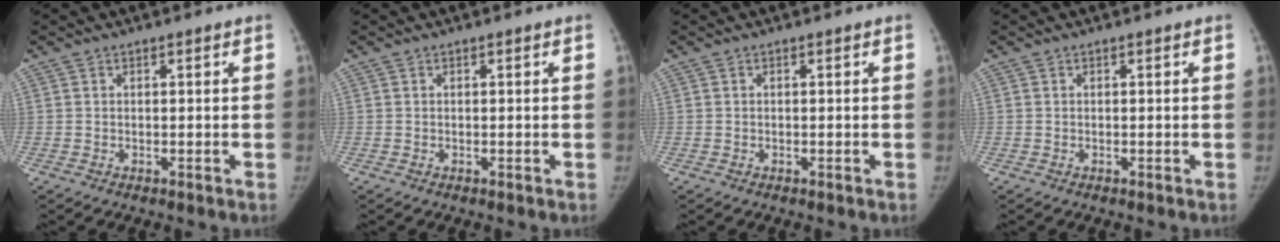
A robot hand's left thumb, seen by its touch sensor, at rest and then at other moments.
{"total": 0.0}
{"total": 0.0}
{"total": 0.0}